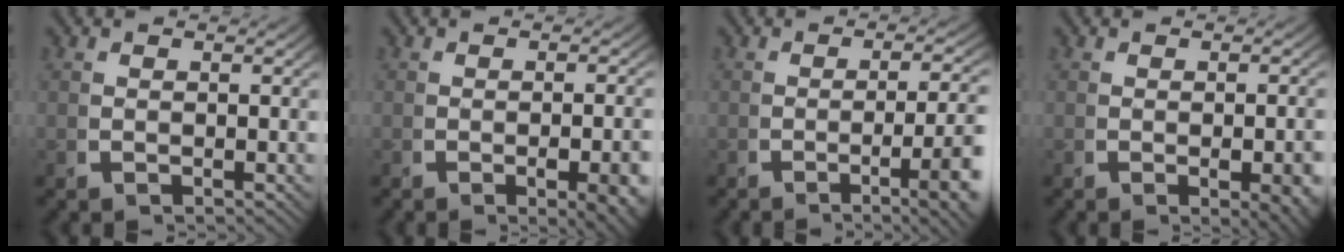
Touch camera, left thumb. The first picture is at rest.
{"total": 4.1, "force": [-1.1, 1.4, 3.7], "torque": [-0.050, -0.011, -0.011]}
{"total": 6.7, "force": [-2.2, 2.0, 6.0], "torque": [-0.089, -0.008, -0.028]}
{"total": 3.6, "force": [-0.8, 1.3, 3.2], "torque": [-0.043, -0.012, -0.005]}